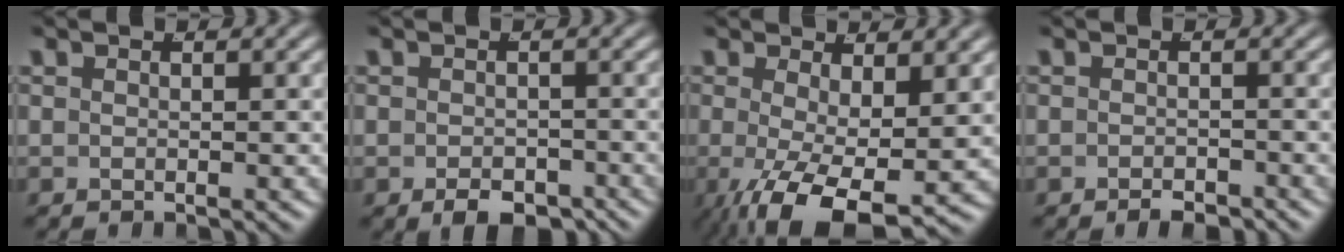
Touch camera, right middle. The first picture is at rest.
{"total": 3.1, "force": [-2.6, 0.9, 1.3], "torque": [-0.007, -0.018, -0.035]}
{"total": 7.5, "force": [-3.7, 2.5, 6.0], "torque": [-0.116, -0.054, -0.029]}
{"total": 1.9, "force": [-1.8, 0.1, 0.6], "torque": [-0.007, -0.007, -0.026]}